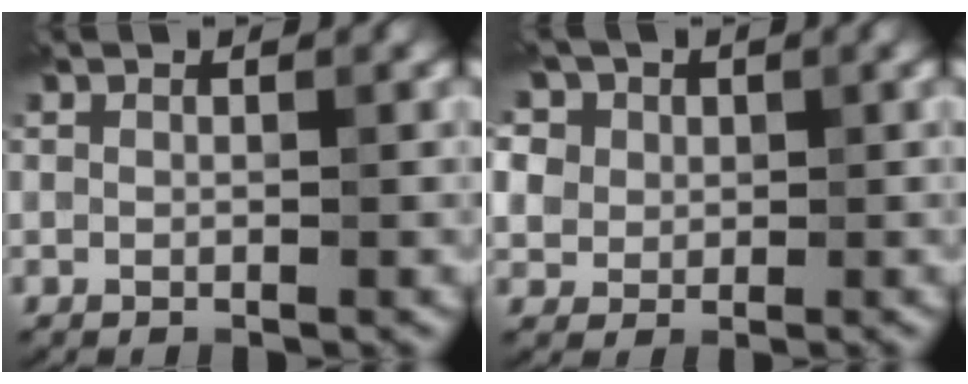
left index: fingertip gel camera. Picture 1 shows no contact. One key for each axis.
{"total": 10.2, "fx": 5.0, "fy": 7.7, "fz": 4.5, "tx": -0.104, "ty": 0.030, "tz": 0.061}